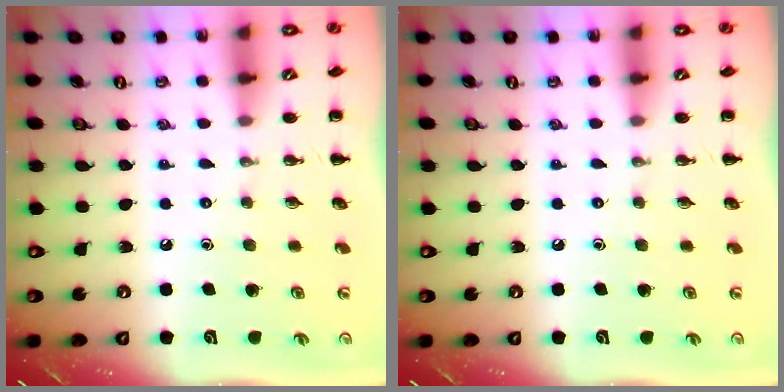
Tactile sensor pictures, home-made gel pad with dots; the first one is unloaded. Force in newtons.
{"total": 0.0}